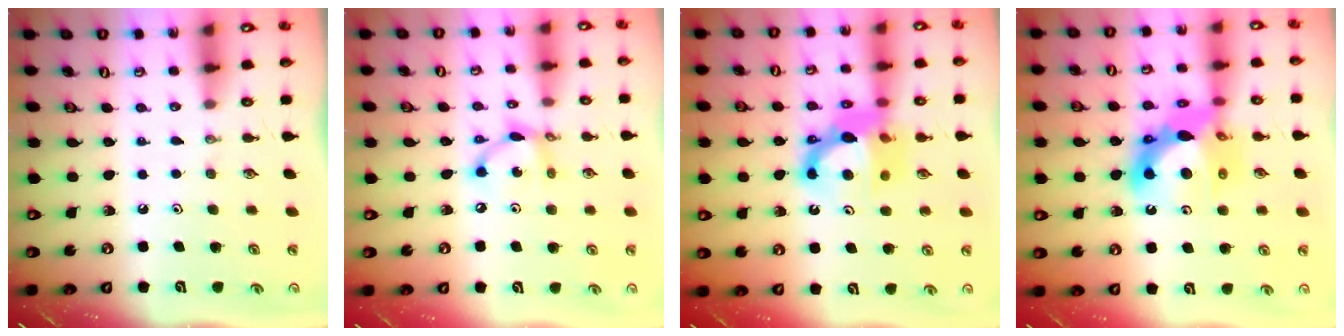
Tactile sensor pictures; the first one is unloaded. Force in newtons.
{"total": 9.3, "press": 9.3, "slide": 0.5}
{"total": 12.4, "press": 12.3, "slide": 1.6}
{"total": 16.2, "press": 16.1, "slide": 1.6}